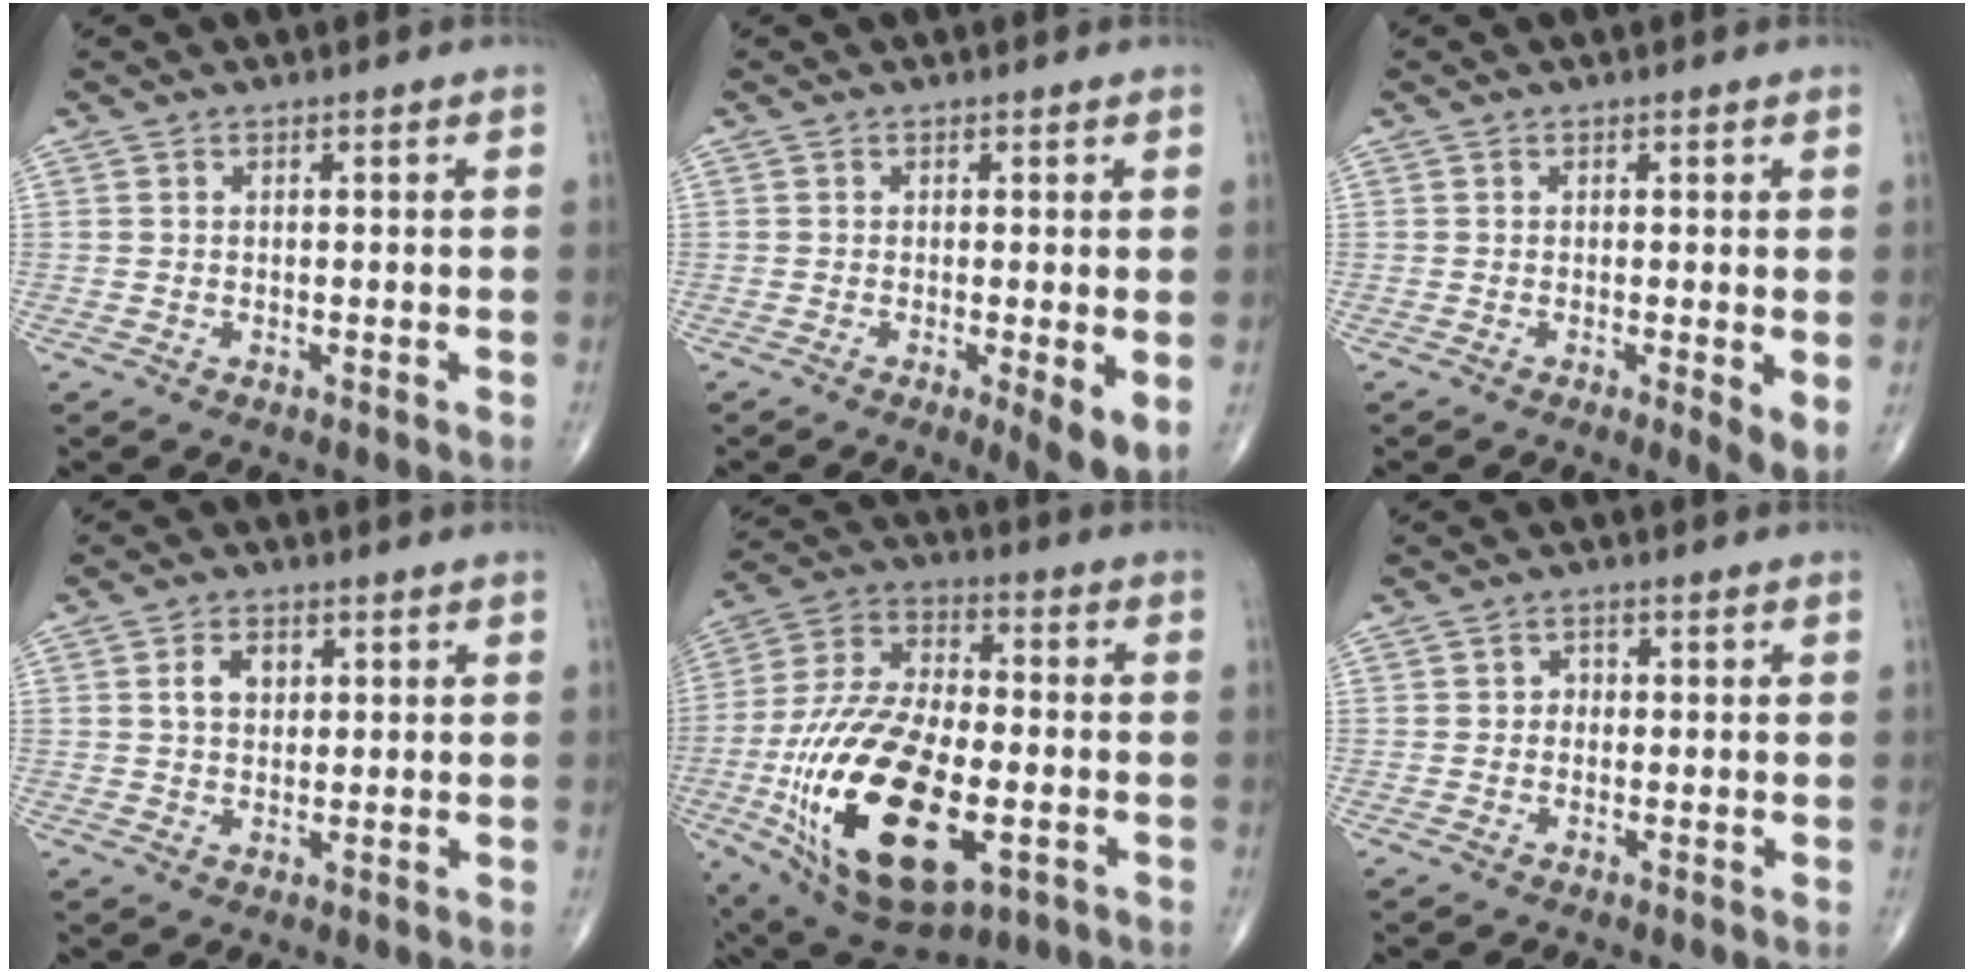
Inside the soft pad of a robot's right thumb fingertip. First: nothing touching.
{"total": 5.2, "force": [-0.7, 1.2, 5.0], "torque": [-0.079, -0.017, -0.014]}
{"total": 3.8, "force": [-0.1, 0.9, 3.7], "torque": [-0.056, -0.014, -0.006]}
{"total": 4.0, "force": [1.2, 2.7, 2.6], "torque": [-0.037, 0.002, 0.020]}
{"total": 27.0, "force": [-7.2, 13.5, 22.2], "torque": [-0.447, 0.003, -0.110]}
{"total": 1.4, "force": [-0.1, 1.3, 0.6], "torque": [0.001, 0.005, -0.008]}